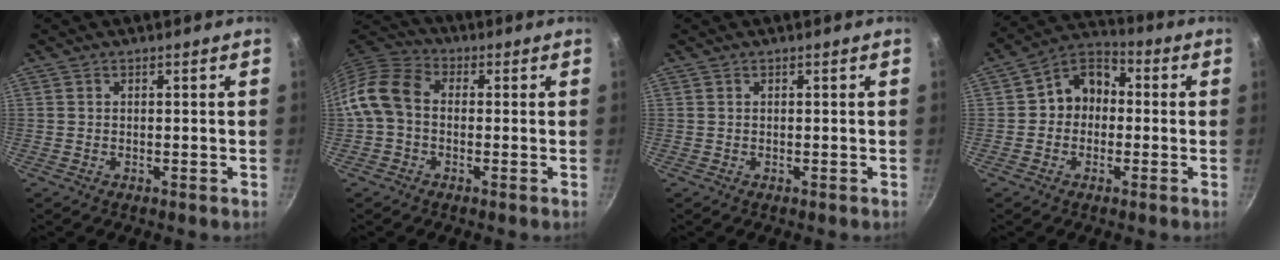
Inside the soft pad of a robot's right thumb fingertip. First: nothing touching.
{"total": 8.9, "force": [-0.6, 6.6, 5.9], "torque": [-0.107, 0.029, -0.033]}
{"total": 0.0}
{"total": 8.9, "force": [-0.2, 7.4, 4.9], "torque": [-0.036, 0.031, -0.025]}